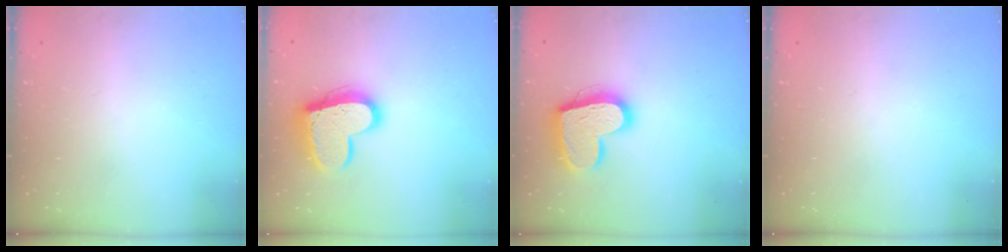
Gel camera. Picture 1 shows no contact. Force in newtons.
{"total": 16.8, "press": 16.7, "slide": 1.5}
{"total": 17.5, "press": 17.4, "slide": 1.6}
{"total": 0.0}